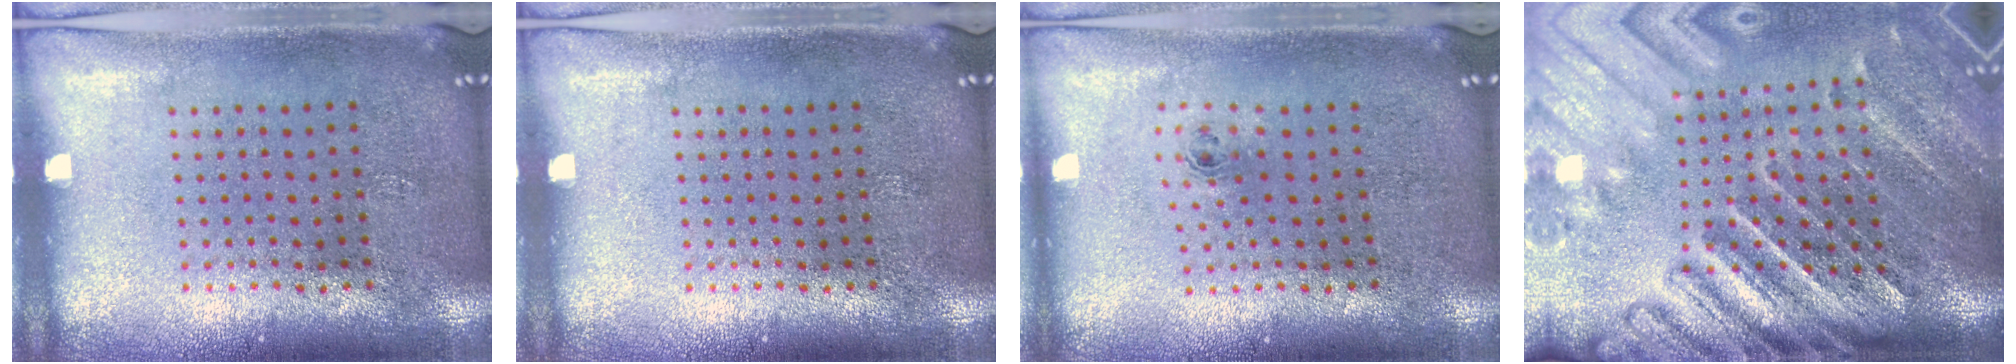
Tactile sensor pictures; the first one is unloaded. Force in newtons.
{"total": 0.0}
{"total": 0.8, "press": 0.4, "slide": 0.7}
{"total": 4.2, "press": 3.6, "slide": 2.3}